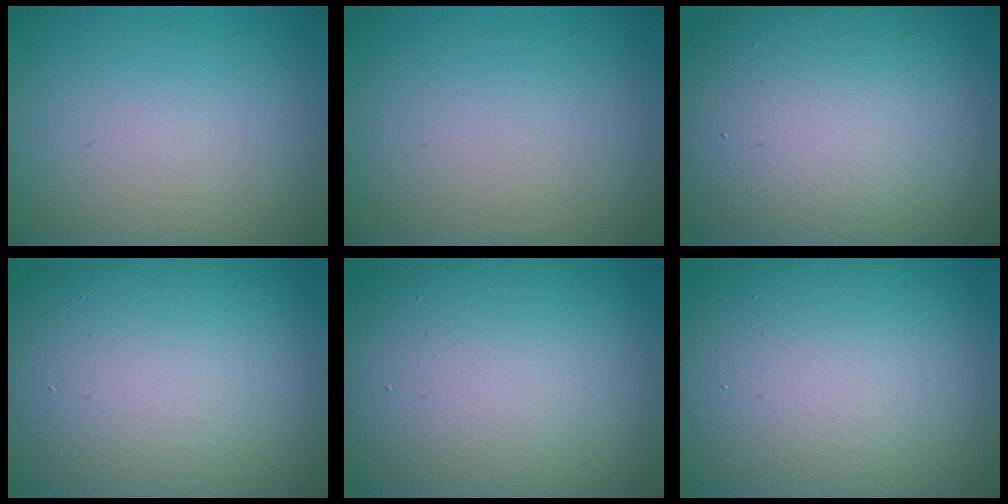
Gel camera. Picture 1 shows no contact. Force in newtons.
{"total": 0.0}
{"total": 15.7, "press": 15.7, "slide": 1.3}
{"total": 16.6, "press": 16.6, "slide": 0.6}
{"total": 16.4, "press": 16.4, "slide": 0.9}
{"total": 15.7, "press": 15.7, "slide": 1.3}